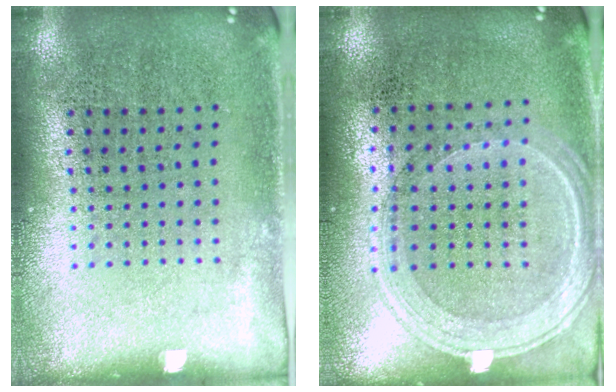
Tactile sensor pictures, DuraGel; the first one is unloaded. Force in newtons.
{"total": 1.2, "press": 1.1, "slide": 0.3}